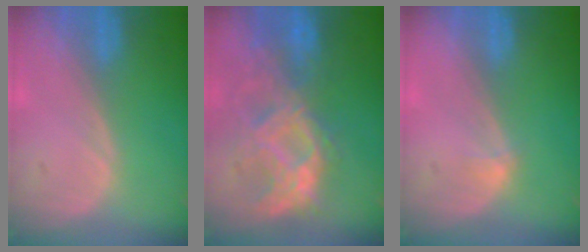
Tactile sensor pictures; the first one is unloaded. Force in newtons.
{"total": 9.6, "press": 8.9, "slide": 3.8}
{"total": 1.1, "press": 0.8, "slide": 0.7}